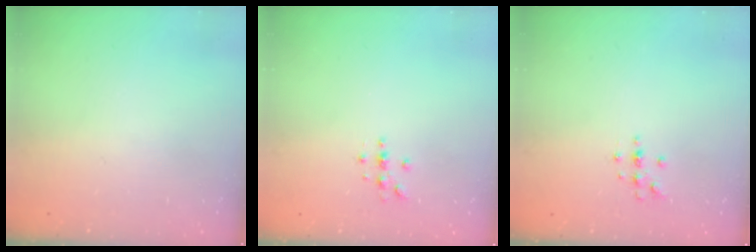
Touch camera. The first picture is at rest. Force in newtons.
{"total": 3.0, "press": 3.0, "slide": 0.4}
{"total": 4.1, "press": 4.1, "slide": 0.4}